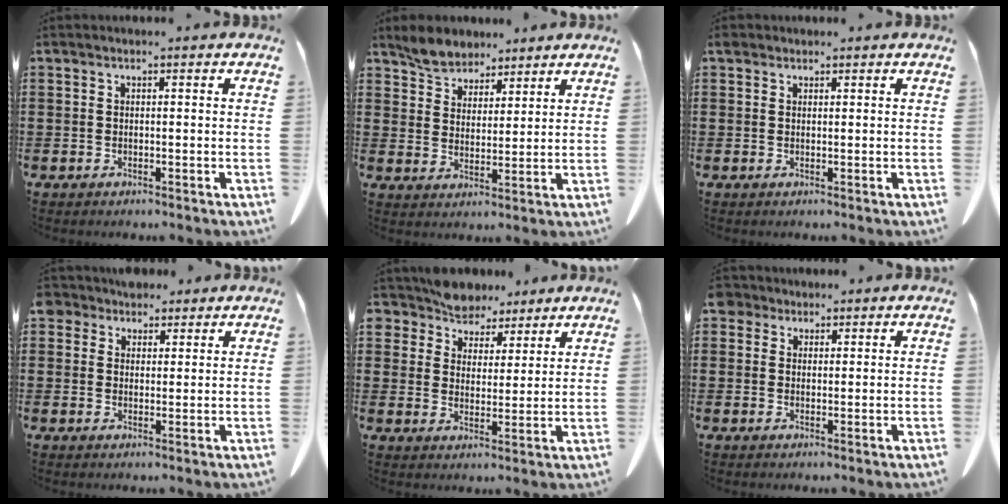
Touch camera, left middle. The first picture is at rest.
{"total": 5.0, "force": [4.5, 2.2, 0.5], "torque": [-0.031, -0.007, 0.086]}
{"total": 1.0, "force": [0.9, 0.6, 0.2], "torque": [-0.008, 0.003, 0.017]}
{"total": 4.0, "force": [3.3, 2.2, 0.6], "torque": [-0.017, 0.002, 0.062]}
{"total": 6.5, "force": [6.1, 2.5, 0.0], "torque": [-0.038, -0.032, 0.113]}
{"total": 2.7, "force": [2.1, 1.7, 0.6], "torque": [-0.012, 0.004, 0.038]}